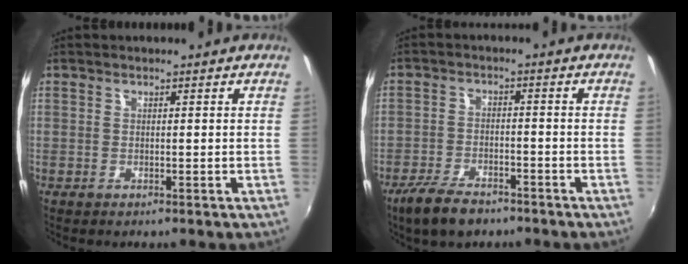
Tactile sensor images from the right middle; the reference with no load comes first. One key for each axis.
{"total": 8.0, "fx": -6.0, "fy": 3.2, "fz": 4.2, "tx": -0.111, "ty": -0.012, "tz": -0.108}